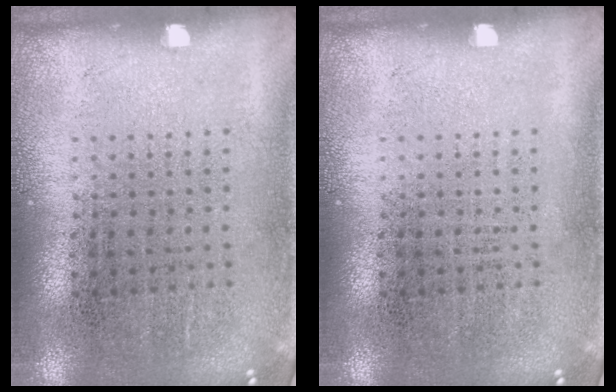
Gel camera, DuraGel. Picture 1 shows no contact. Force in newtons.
{"total": 0.0}